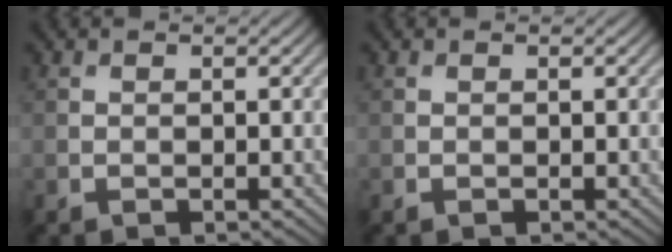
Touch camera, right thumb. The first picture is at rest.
{"total": 0.0}